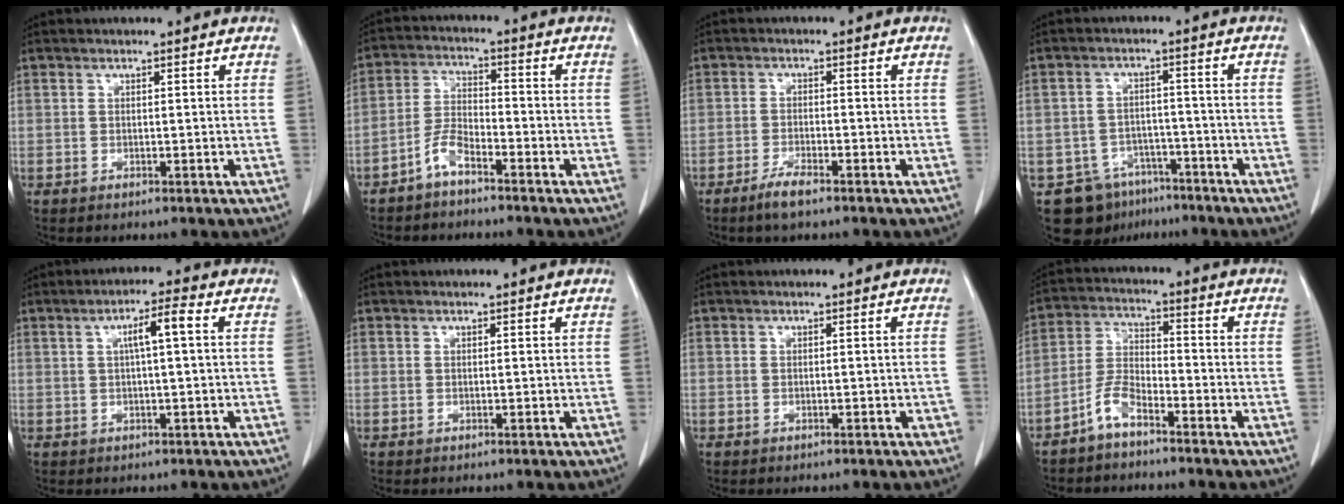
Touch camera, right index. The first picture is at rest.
{"total": 4.5, "force": [-3.4, 1.4, 2.5], "torque": [-0.056, 0.005, -0.072]}
{"total": 3.4, "force": [-2.5, 0.4, 2.2], "torque": [-0.047, -0.003, -0.050]}
{"total": 9.3, "force": [-6.0, 6.9, 1.8], "torque": [-0.030, 0.017, -0.086]}
{"total": 4.5, "force": [1.0, 0.2, 4.4], "torque": [-0.077, 0.010, 0.015]}
{"total": 0.0}
{"total": 0.8, "force": [-0.4, 0.4, 0.5], "torque": [0.000, 0.002, -0.005]}
{"total": 5.2, "force": [-3.9, 1.8, 2.8], "torque": [-0.067, 0.005, -0.083]}